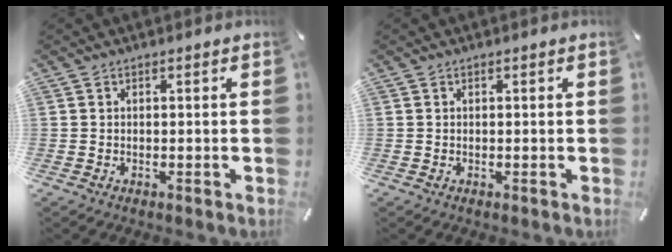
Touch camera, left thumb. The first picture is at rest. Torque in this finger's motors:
{"motor_torque": [0.00, 0.00, -0.06, -0.02, 0.00]}